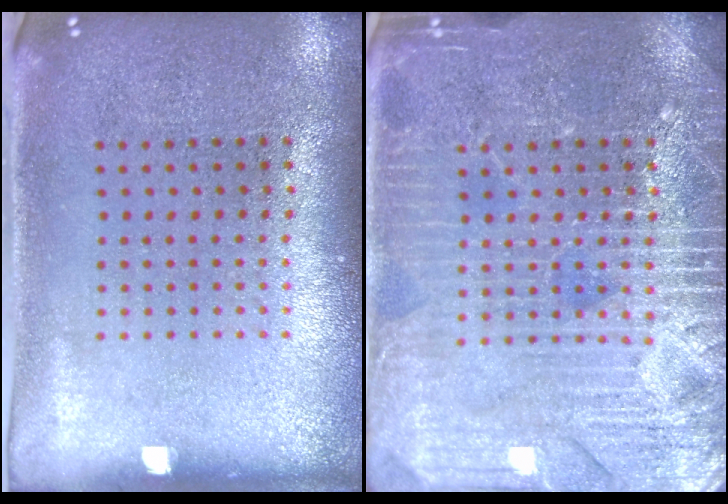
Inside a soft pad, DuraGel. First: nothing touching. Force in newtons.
{"total": 6.0, "press": 6.0, "slide": 0.9}